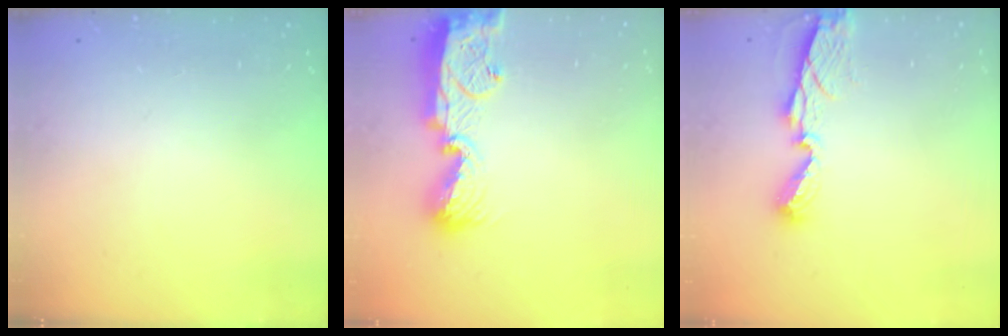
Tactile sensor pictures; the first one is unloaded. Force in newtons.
{"total": 18.0, "press": 17.1, "slide": 5.6}
{"total": 6.8, "press": 6.8, "slide": 0.1}